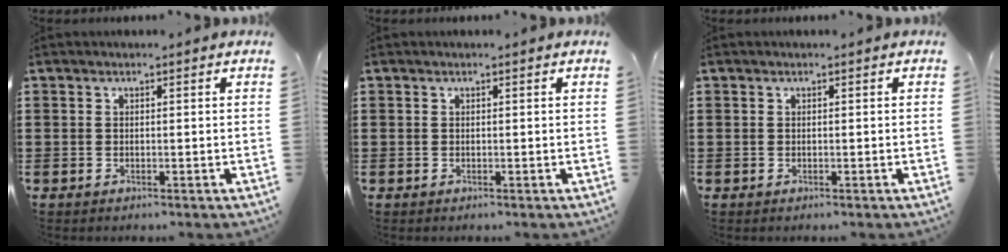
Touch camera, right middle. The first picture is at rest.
{"total": 0.0}
{"total": 0.0}